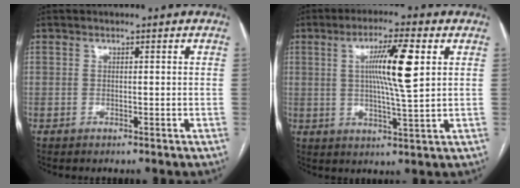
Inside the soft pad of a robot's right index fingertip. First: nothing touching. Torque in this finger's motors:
{"motor_torque": [0.61, -0.09, 0.32, 0.13]}